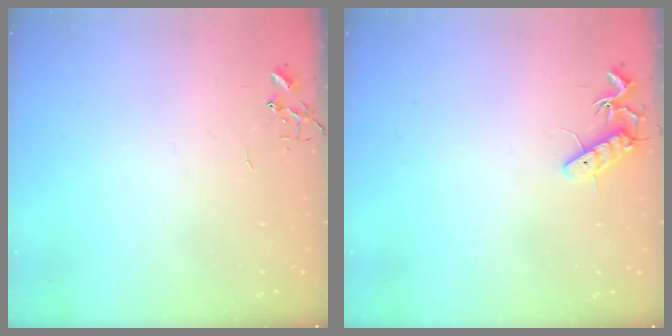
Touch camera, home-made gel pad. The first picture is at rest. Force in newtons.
{"total": 10.7, "press": 10.7, "slide": 0.3}